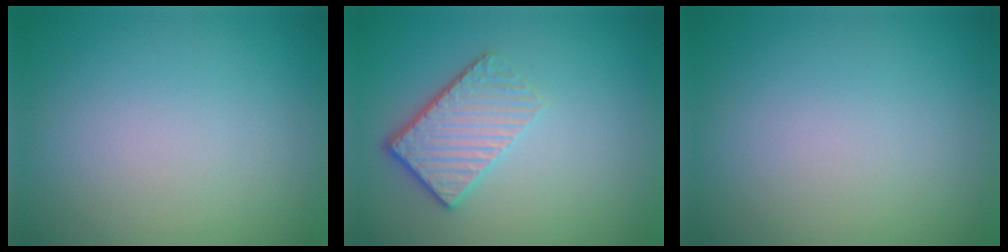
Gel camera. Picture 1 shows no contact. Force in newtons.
{"total": 3.6, "press": 2.7, "slide": 2.4}
{"total": 0.0}